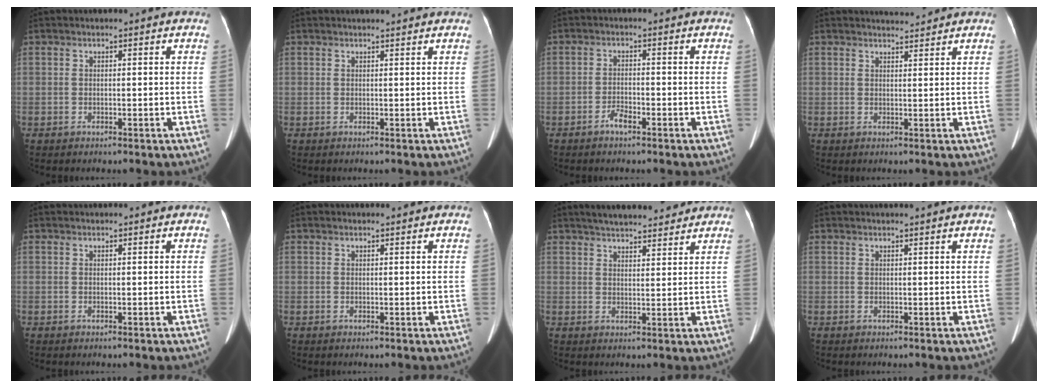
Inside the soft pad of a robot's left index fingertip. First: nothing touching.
{"total": 2.8, "force": [2.7, 0.0, 0.7], "torque": [-0.010, 0.017, 0.033]}
{"total": 2.1, "force": [-1.6, 0.6, 1.3], "torque": [-0.027, 0.000, -0.029]}
{"total": 2.2, "force": [2.2, -0.2, -0.1], "torque": [-0.004, 0.003, 0.038]}
{"total": 0.6, "force": [0.6, 0.1, 0.0], "torque": [-0.004, 0.015, 0.013]}
{"total": 0.9, "force": [0.9, 0.1, 0.1], "torque": [-0.009, 0.007, 0.015]}
{"total": 11.4, "force": [10.2, 2.4, 4.5], "torque": [-0.060, 0.021, 0.141]}
{"total": 2.8, "force": [2.6, -0.4, 0.9], "torque": [-0.012, 0.014, 0.035]}